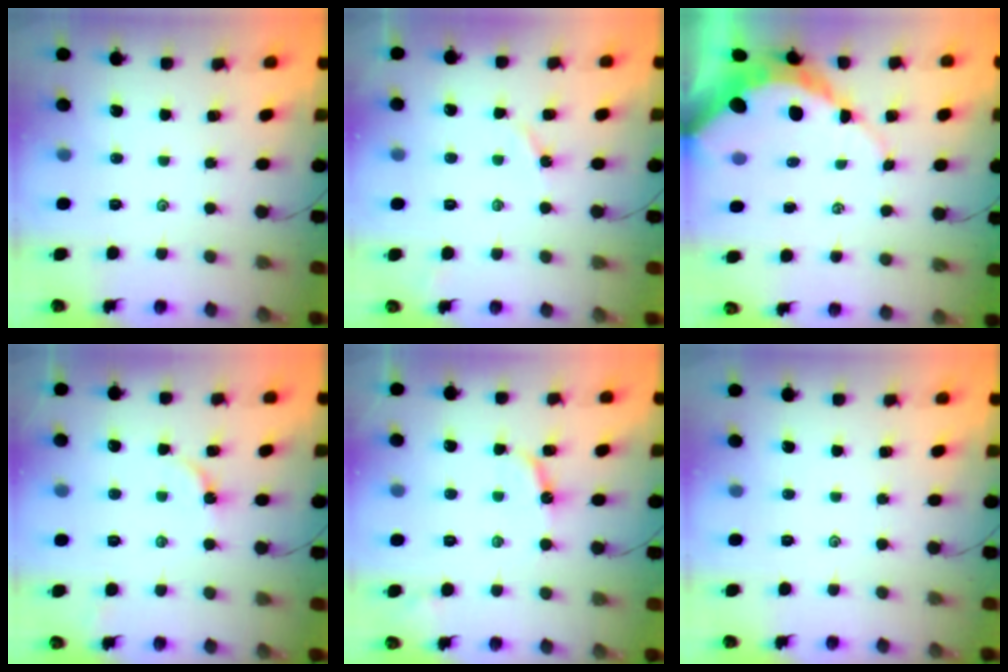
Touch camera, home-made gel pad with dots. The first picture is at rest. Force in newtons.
{"total": 3.0, "press": 3.0, "slide": 0.3}
{"total": 10.1, "press": 10.1, "slide": 0.8}
{"total": 4.0, "press": 3.9, "slide": 0.4}
{"total": 6.8, "press": 6.7, "slide": 0.6}
{"total": 0.0}